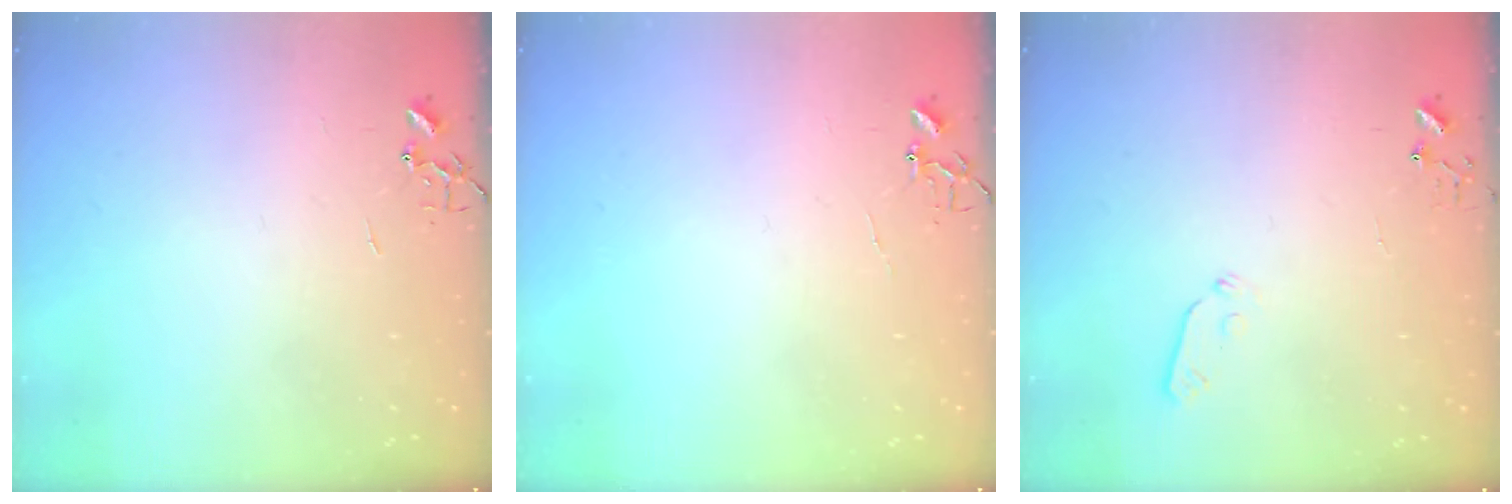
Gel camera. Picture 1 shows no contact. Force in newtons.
{"total": 4.3, "press": 4.3, "slide": 0.3}
{"total": 4.8, "press": 4.7, "slide": 0.7}